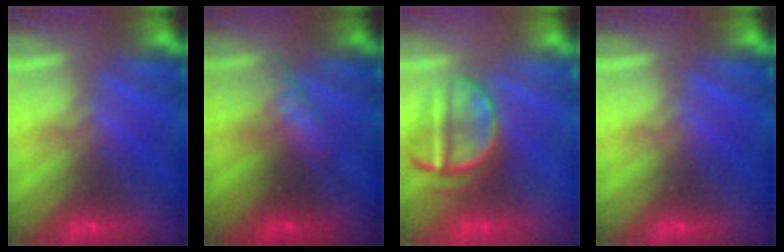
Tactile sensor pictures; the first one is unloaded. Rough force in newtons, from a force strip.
{"total": 3.1}
{"total": 3.7}
{"total": 0.0}